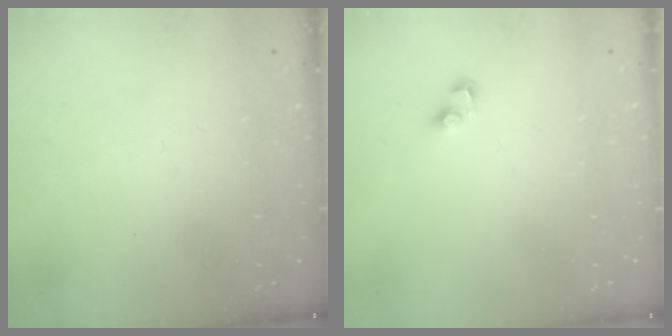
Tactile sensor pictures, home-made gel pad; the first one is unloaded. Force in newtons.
{"total": 2.3, "press": 2.3, "slide": 0.2}